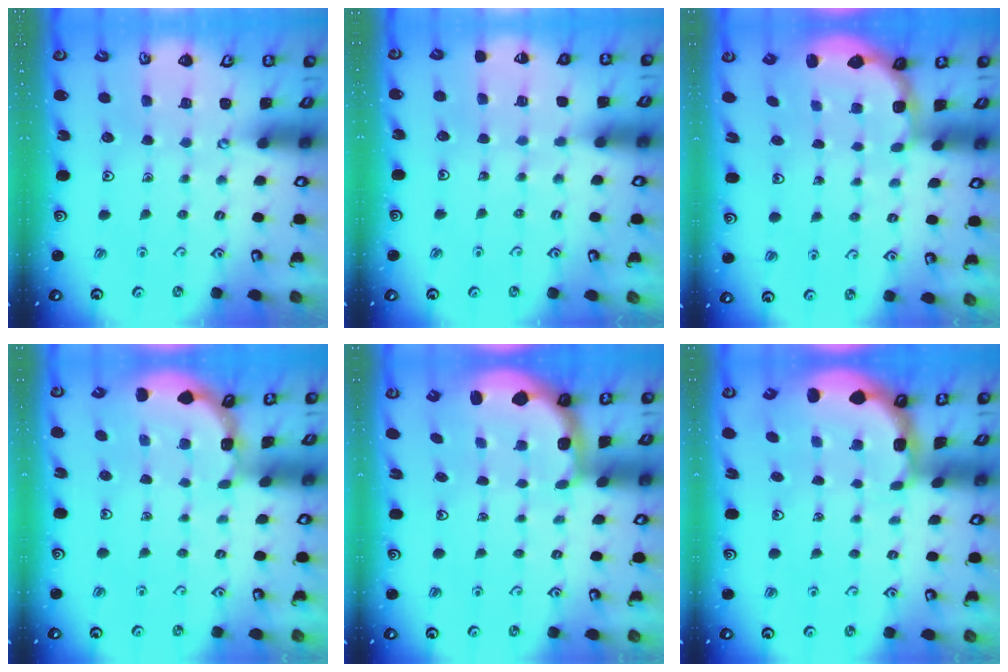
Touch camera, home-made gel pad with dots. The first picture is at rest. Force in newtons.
{"total": 3.0, "press": 2.9, "slide": 0.6}
{"total": 2.7, "press": 2.0, "slide": 1.9}
{"total": 1.0, "press": 0.9, "slide": 0.2}
{"total": 1.7, "press": 1.3, "slide": 1.0}
{"total": 1.5, "press": 1.2, "slide": 0.7}